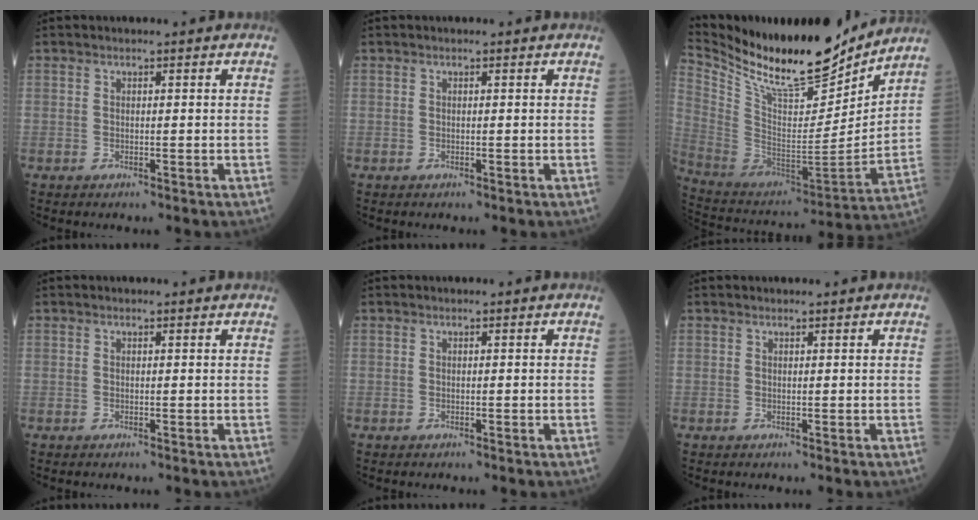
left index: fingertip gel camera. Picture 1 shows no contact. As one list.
[{"total": 0.0}, {"total": 21.6, "force": [18.8, 4.3, 9.7], "torque": [-0.190, -0.041, 0.323]}, {"total": 0.0}, {"total": 0.0}, {"total": 0.0}]